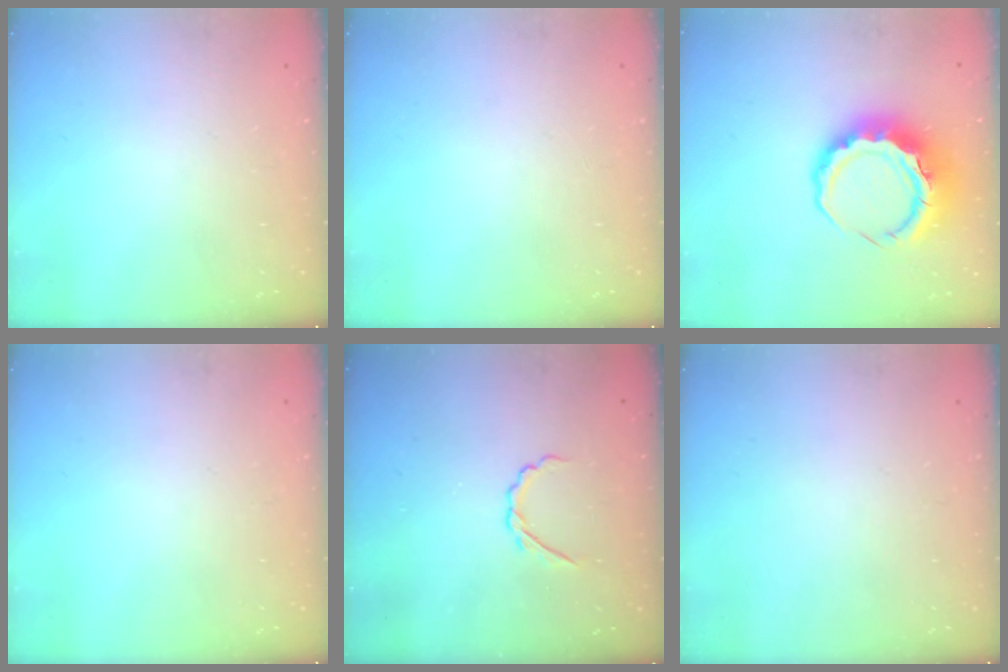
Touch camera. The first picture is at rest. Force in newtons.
{"total": 0.0}
{"total": 8.8, "press": 8.6, "slide": 1.7}
{"total": 0.0}
{"total": 2.6, "press": 2.5, "slide": 0.8}
{"total": 0.0}